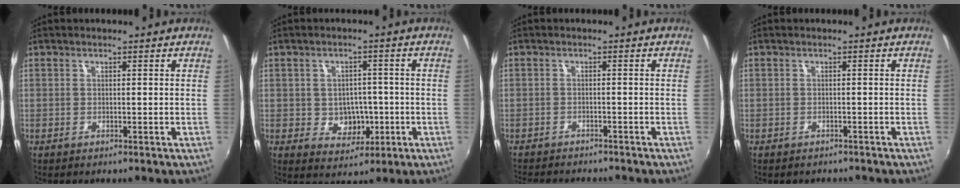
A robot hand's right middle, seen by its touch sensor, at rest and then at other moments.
{"total": 5.9, "force": [-1.1, 5.1, 2.8], "torque": [-0.055, 0.005, -0.003]}
{"total": 7.1, "force": [-6.5, 1.5, 2.3], "torque": [-0.061, -0.017, -0.100]}
{"total": 1.8, "force": [-1.6, 0.7, 0.4], "torque": [-0.013, -0.008, -0.019]}